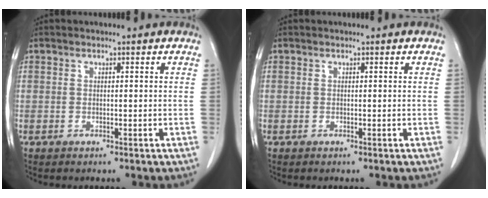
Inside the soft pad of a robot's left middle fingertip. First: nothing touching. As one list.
[{"total": 0.0}]